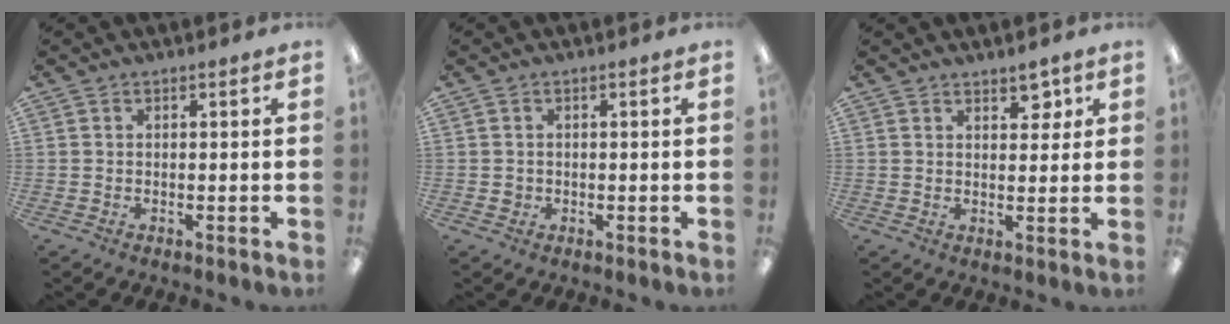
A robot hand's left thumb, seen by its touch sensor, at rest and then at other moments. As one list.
[{"total": 1.3, "force": [-0.2, 1.2, 0.4], "torque": [-0.009, 0.005, -0.007]}, {"total": 4.3, "force": [2.8, 2.0, 2.5], "torque": [-0.013, -0.015, 0.041]}]